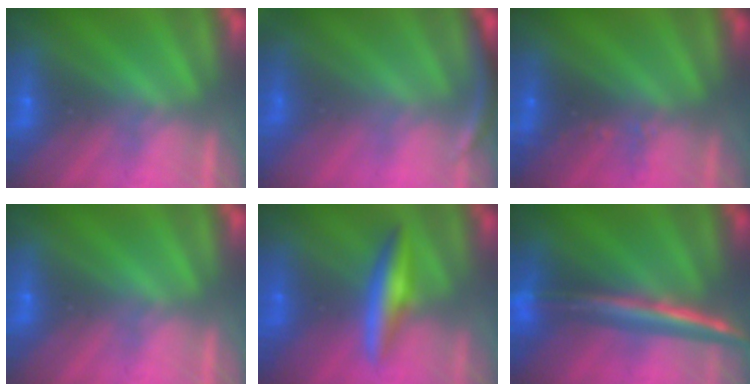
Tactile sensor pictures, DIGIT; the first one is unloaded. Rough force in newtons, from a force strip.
{"total": 2.9}
{"total": 2.4}
{"total": 0.0}
{"total": 2.7}
{"total": 2.9}